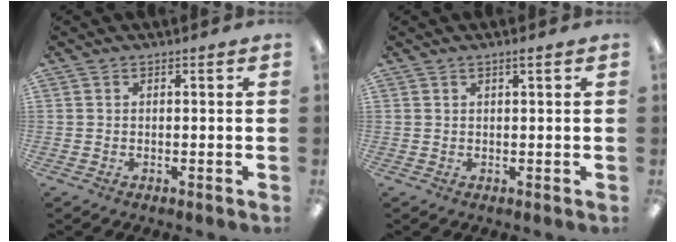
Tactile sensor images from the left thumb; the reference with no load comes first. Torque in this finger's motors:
{"motor_torque": [-0.10, 0.02, -0.36, 0.23, 0.01]}